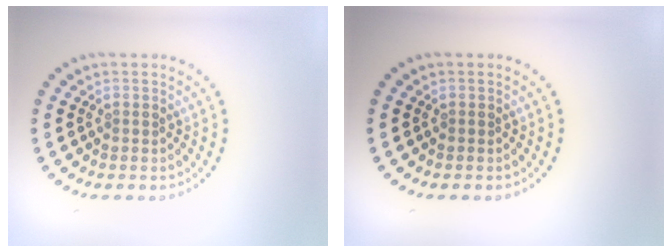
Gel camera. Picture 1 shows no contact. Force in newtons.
{"total": 0.0}